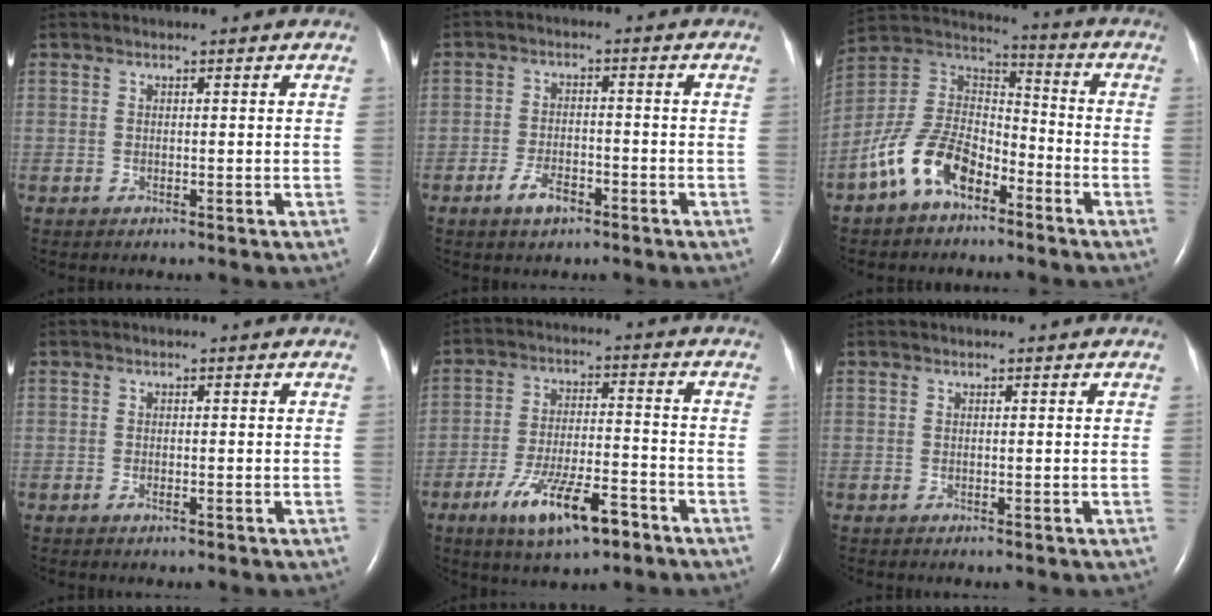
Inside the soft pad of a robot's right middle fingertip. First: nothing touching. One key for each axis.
{"total": 4.3, "fx": -2.7, "fy": 1.9, "fz": 2.8, "tx": -0.058, "ty": 0.002, "tz": -0.047}
{"total": 12.4, "fx": -7.2, "fy": 6.4, "fz": 7.8, "tx": -0.176, "ty": 0.015, "tz": -0.146}
{"total": 0.8, "fx": -0.5, "fy": 0.2, "fz": 0.6, "tx": -0.015, "ty": -0.001, "tz": -0.007}
{"total": 11.5, "fx": -6.8, "fy": 3.0, "fz": 8.8, "tx": -0.163, "ty": -0.009, "tz": -0.113}
{"total": 0.0}